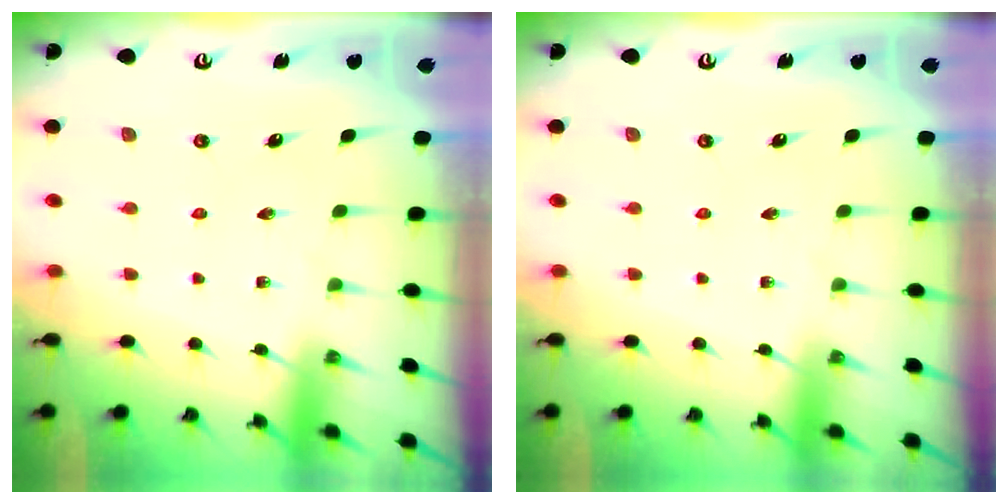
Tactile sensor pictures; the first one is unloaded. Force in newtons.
{"total": 0.0}